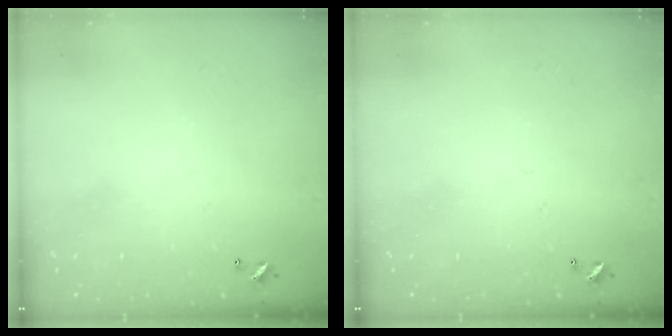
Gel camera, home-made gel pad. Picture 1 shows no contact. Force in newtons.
{"total": 0.0}